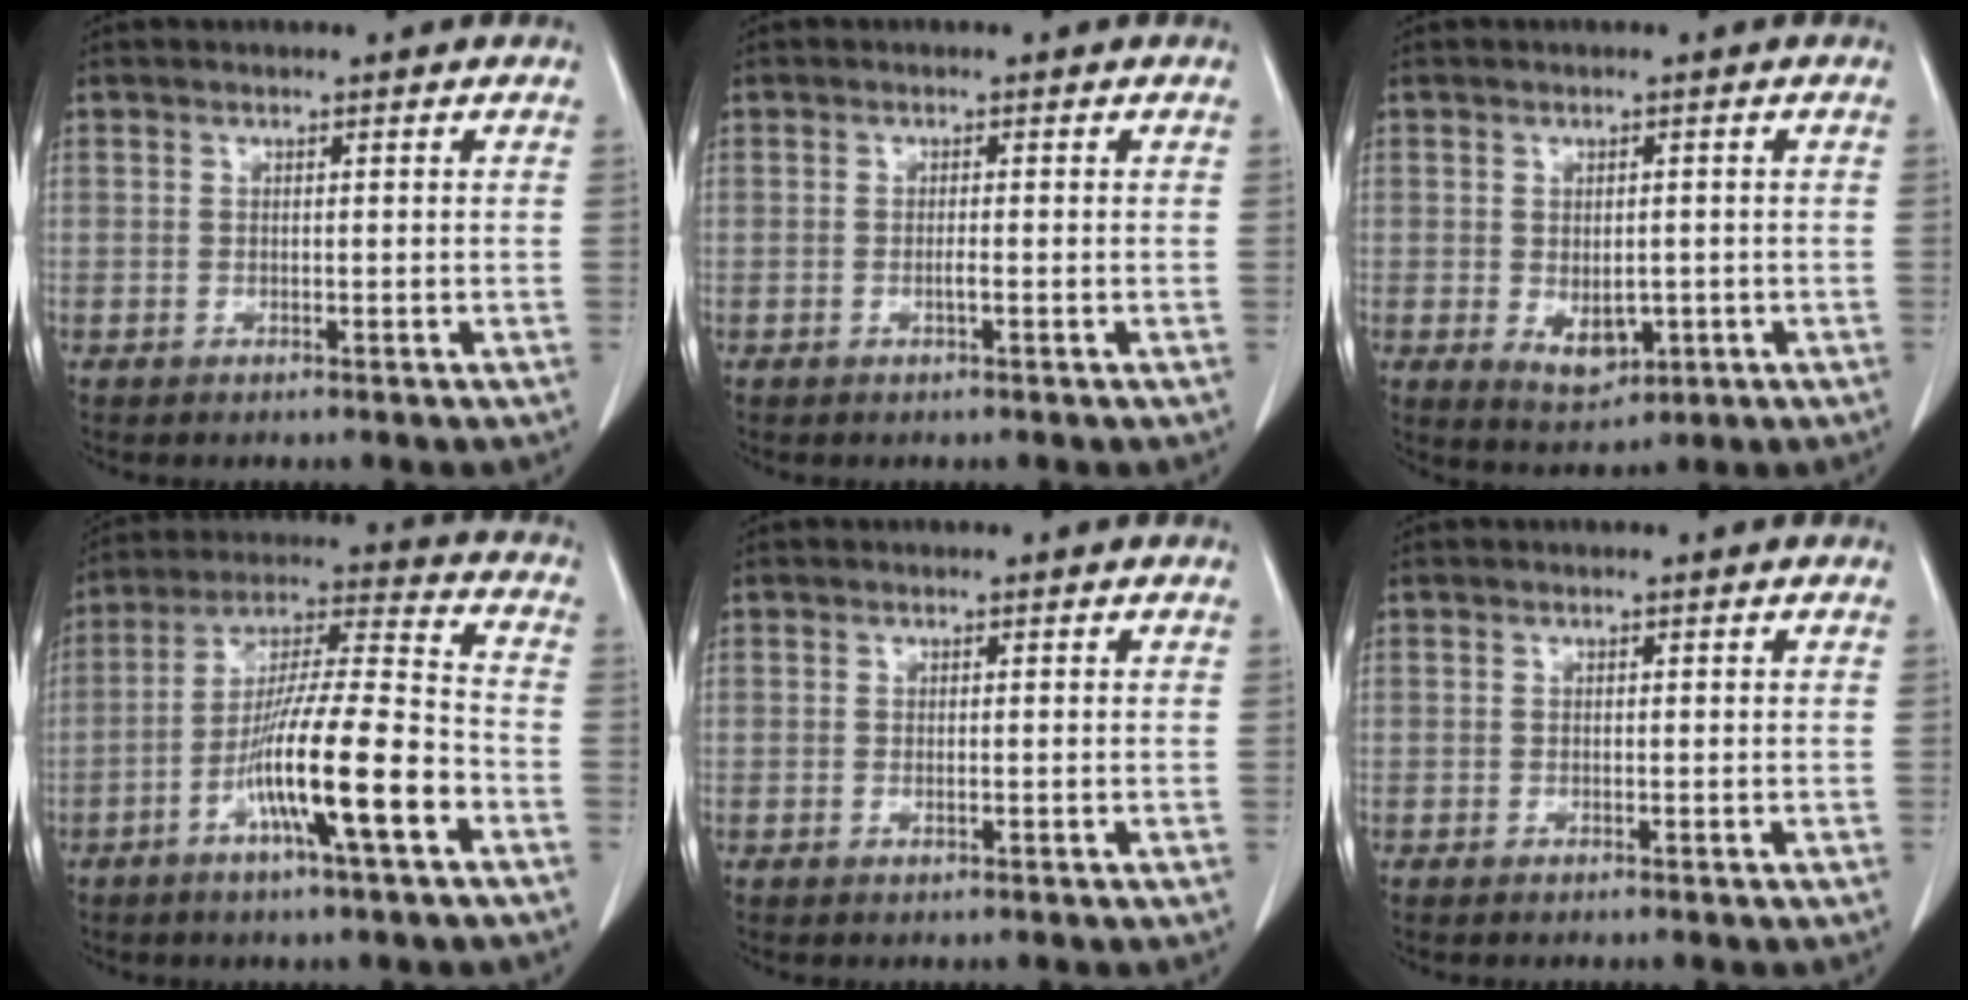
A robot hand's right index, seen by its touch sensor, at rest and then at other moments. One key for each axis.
{"total": 1.2, "fx": -0.4, "fy": 0.2, "fz": 1.1, "tx": -0.023, "ty": 0.001, "tz": -0.007}
{"total": 6.5, "fx": -1.5, "fy": 4.1, "fz": 4.9, "tx": -0.082, "ty": -0.006, "tz": -0.006}
{"total": 16.0, "fx": -6.5, "fy": 1.0, "fz": 14.6, "tx": -0.262, "ty": -0.003, "tz": -0.113}
{"total": 0.9, "fx": -0.2, "fy": 0.4, "fz": 0.8, "tx": -0.019, "ty": -0.002, "tz": 0.000}
{"total": 0.0}